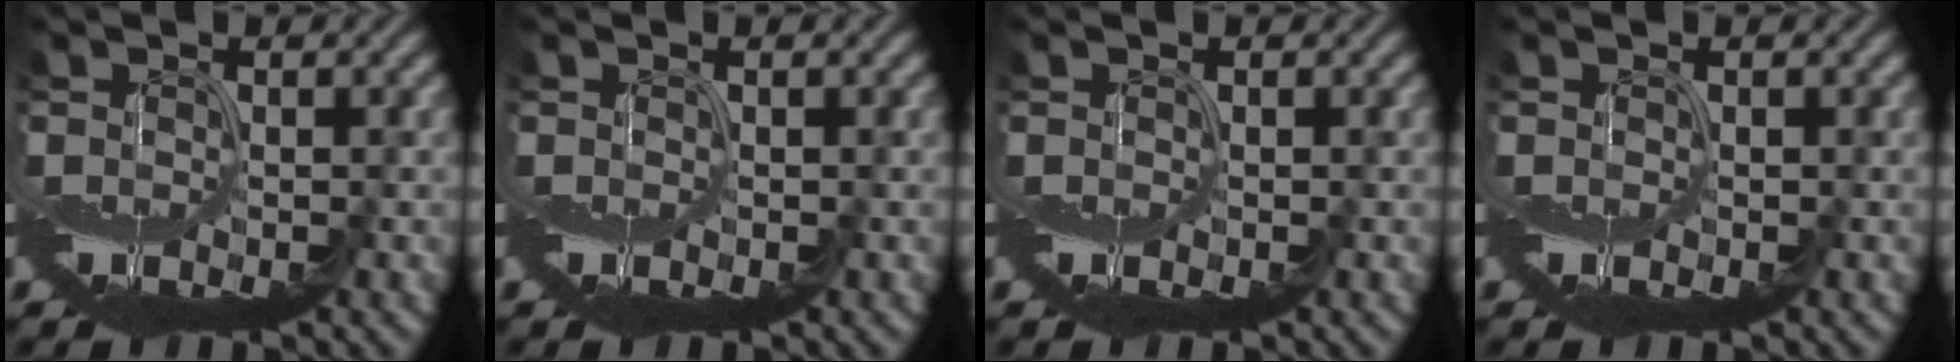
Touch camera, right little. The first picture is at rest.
{"total": 0.0}
{"total": 0.0}
{"total": 0.0}